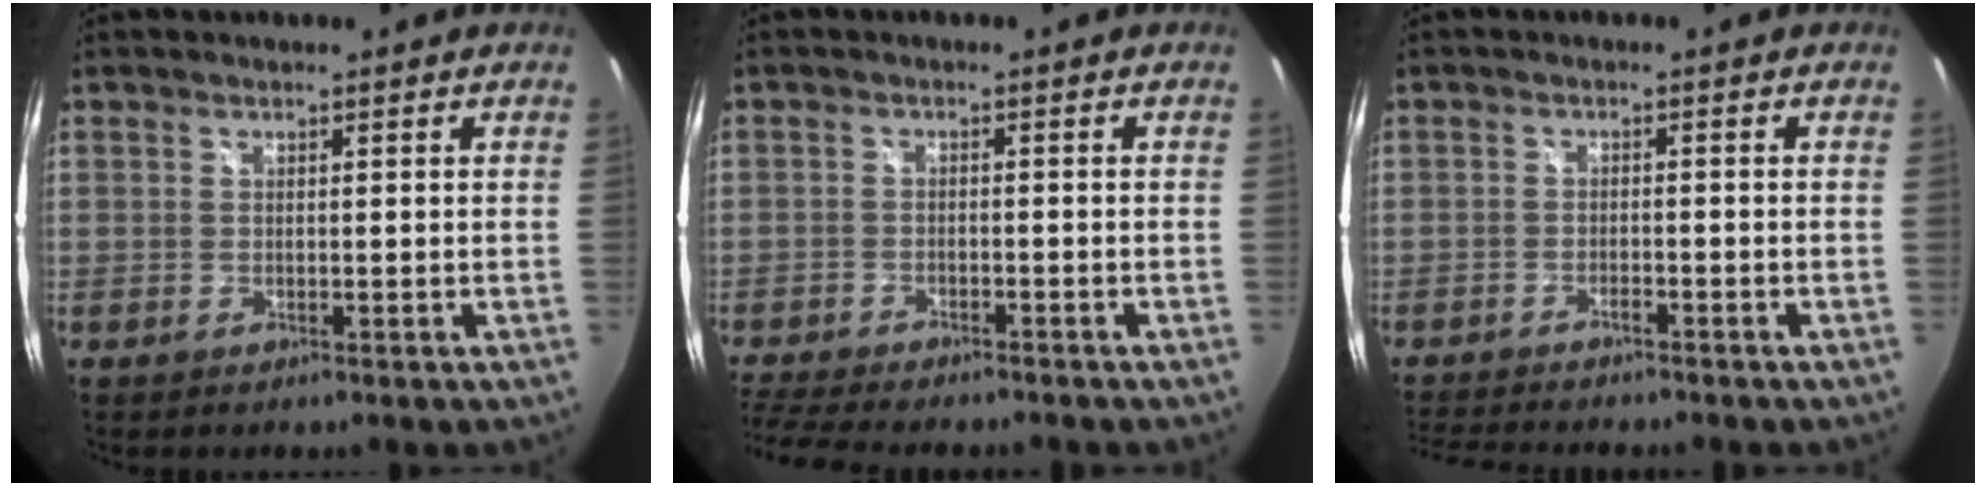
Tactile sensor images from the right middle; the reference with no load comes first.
{"total": 11.1, "force": [-9.8, 2.1, 4.7], "torque": [-0.119, -0.024, -0.164]}
{"total": 8.0, "force": [-7.3, 1.0, 3.2], "torque": [-0.080, -0.017, -0.118]}